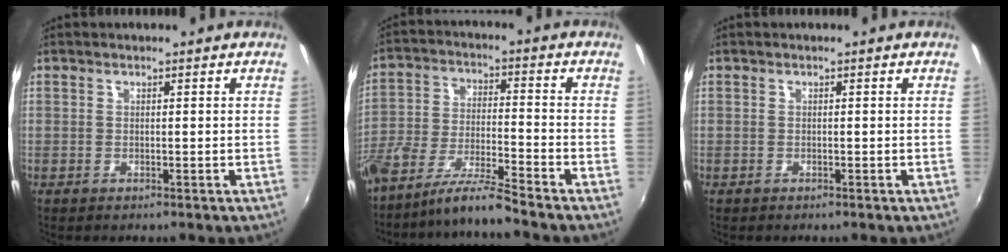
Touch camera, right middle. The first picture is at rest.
{"total": 8.7, "force": [-7.5, -0.7, 4.3], "torque": [-0.089, -0.003, -0.145]}
{"total": 0.0}